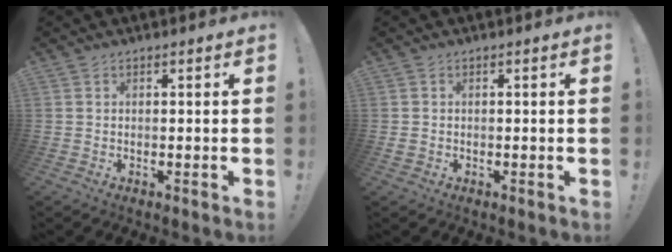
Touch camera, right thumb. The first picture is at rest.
{"total": 1.1, "force": [-0.3, 1.0, 0.3], "torque": [-0.004, 0.002, -0.004]}